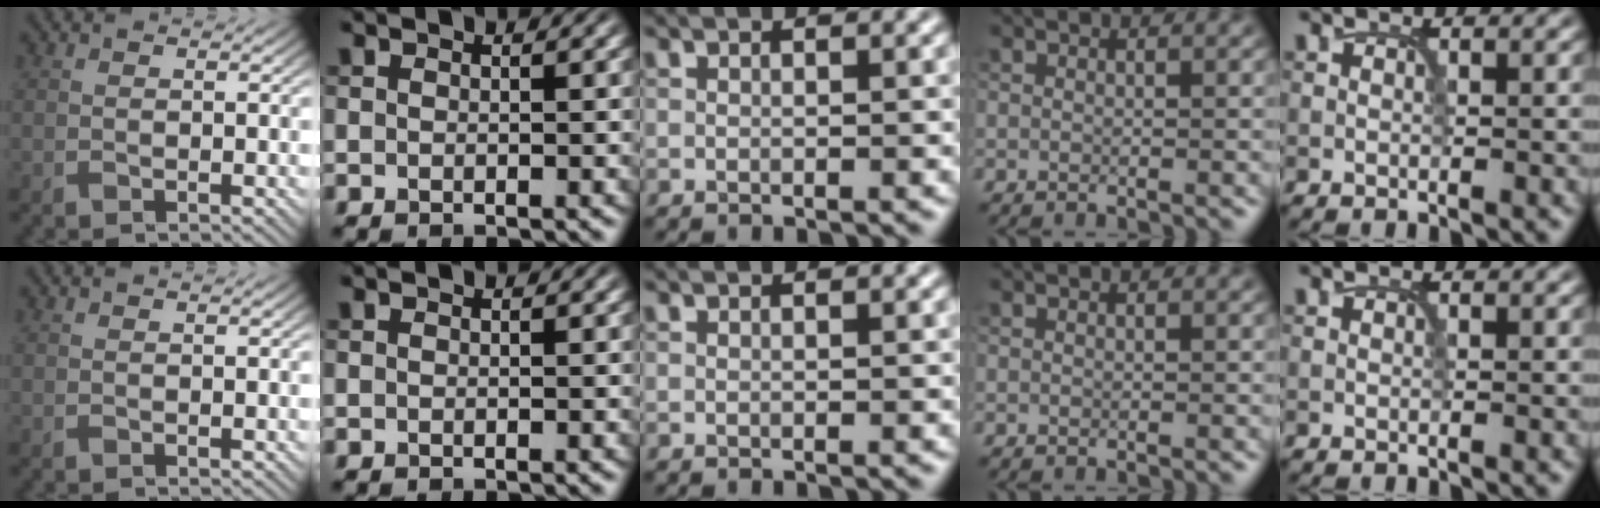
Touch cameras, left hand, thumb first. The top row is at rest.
{}